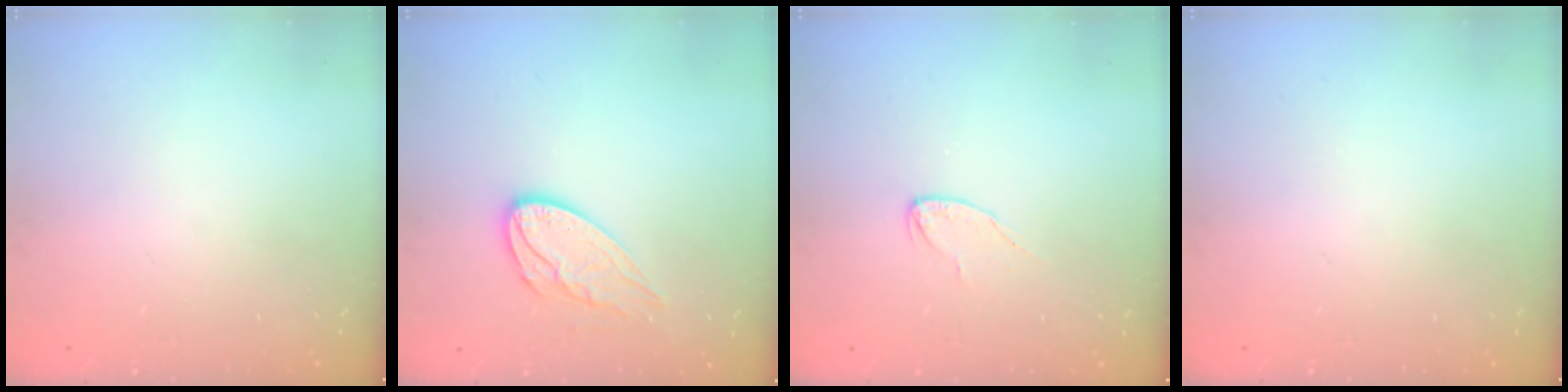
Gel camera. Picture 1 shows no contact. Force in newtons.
{"total": 10.9, "press": 10.9, "slide": 0.6}
{"total": 4.7, "press": 4.7, "slide": 0.4}
{"total": 0.0}